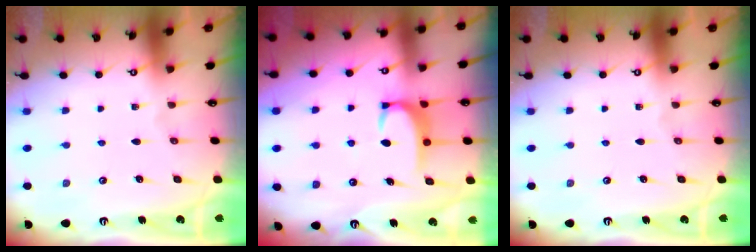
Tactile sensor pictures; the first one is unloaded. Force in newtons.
{"total": 3.7, "press": 3.7, "slide": 0.4}
{"total": 0.0}